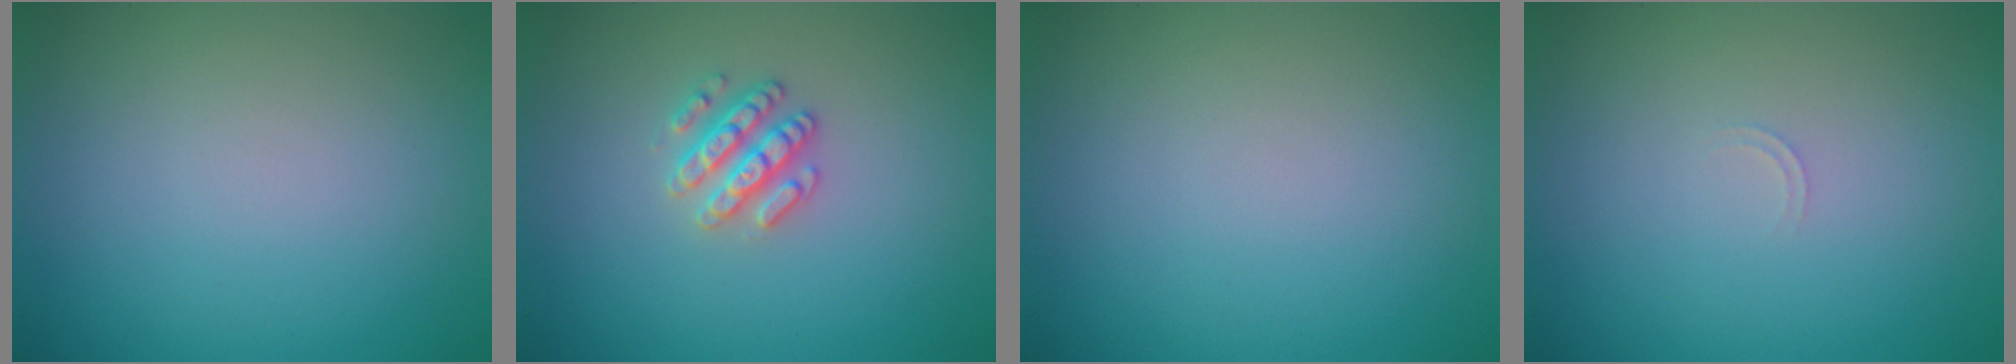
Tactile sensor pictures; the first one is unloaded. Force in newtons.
{"total": 2.5, "press": 2.5, "slide": 0.4}
{"total": 0.0}
{"total": 0.6, "press": 0.6, "slide": 0.2}